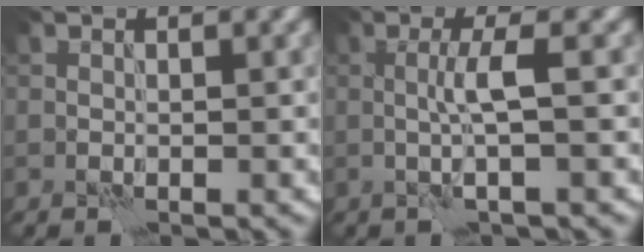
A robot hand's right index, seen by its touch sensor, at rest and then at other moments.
{"total": 2.6, "force": [-0.1, 0.1, 2.6], "torque": [-0.052, 0.002, -0.005]}